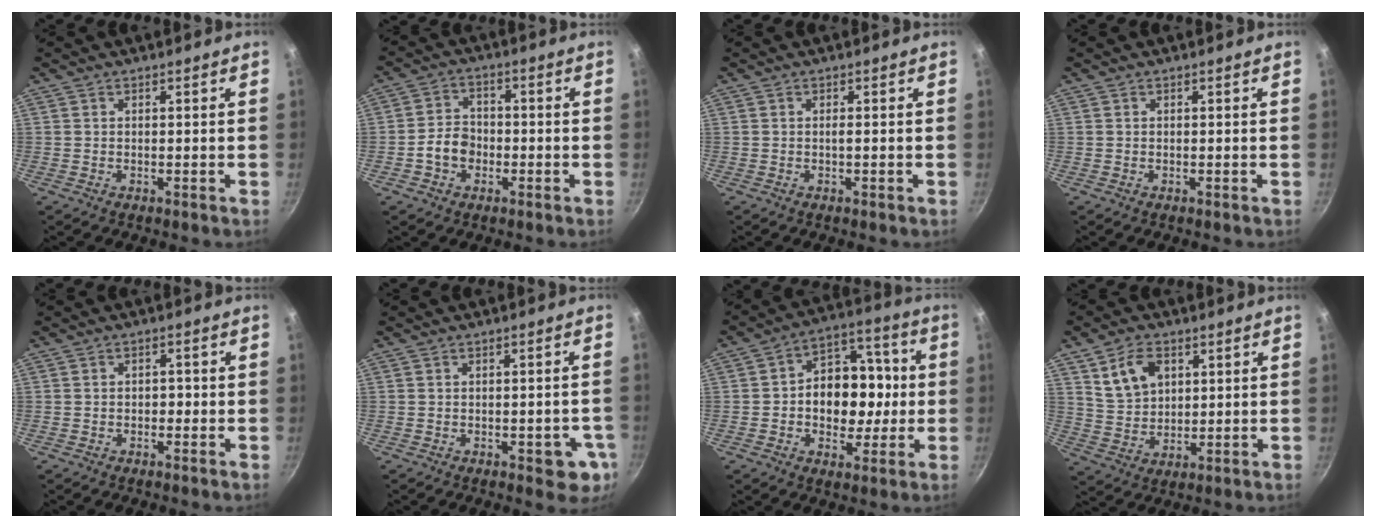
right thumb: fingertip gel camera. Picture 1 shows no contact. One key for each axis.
{"total": 5.7, "fx": -1.9, "fy": 4.5, "fz": 3.0, "tx": -0.032, "ty": 0.023, "tz": -0.039}
{"total": 0.6, "fx": -0.2, "fy": 0.0, "fz": 0.6, "tx": -0.012, "ty": 0.003, "tz": -0.004}
{"total": 0.0}
{"total": 1.6, "fx": -0.5, "fy": 1.3, "fz": 0.8, "tx": -0.005, "ty": 0.008, "tz": -0.009}
{"total": 6.2, "fx": -1.8, "fy": 3.1, "fz": 5.1, "tx": -0.031, "ty": 0.006, "tz": -0.019}
{"total": 15.0, "fx": -0.8, "fy": 11.3, "fz": 9.9, "tx": -0.092, "ty": 0.028, "tz": -0.021}
{"total": 9.0, "fx": 3.8, "fy": 6.1, "fz": 5.4, "tx": -0.080, "ty": -0.015, "tz": 0.081}